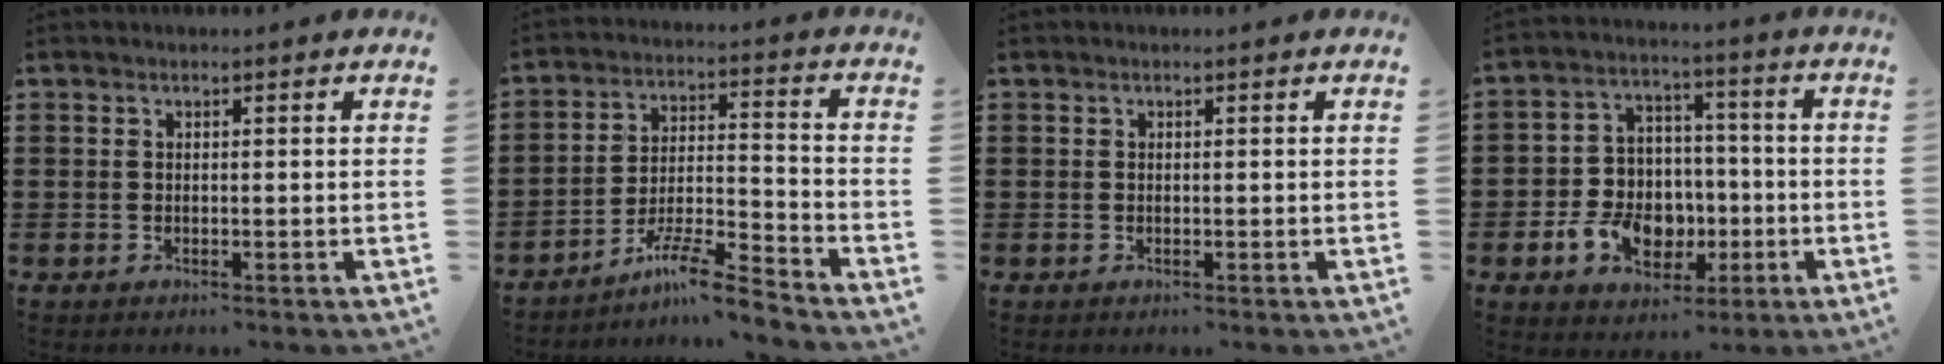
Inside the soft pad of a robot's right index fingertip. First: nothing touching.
{"total": 8.2, "force": [-7.1, 0.4, 4.1], "torque": [-0.074, 0.008, -0.136]}
{"total": 0.0}
{"total": 10.0, "force": [-3.0, 7.9, 5.3], "torque": [-0.121, 0.030, -0.045]}